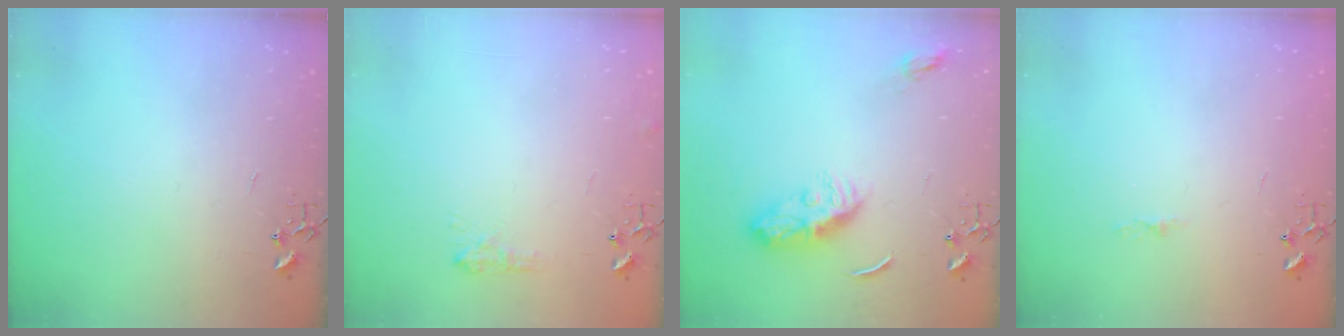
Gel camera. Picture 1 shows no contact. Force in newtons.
{"total": 8.0, "press": 7.9, "slide": 0.7}
{"total": 9.9, "press": 9.9, "slide": 0.1}
{"total": 3.6, "press": 3.5, "slide": 0.5}